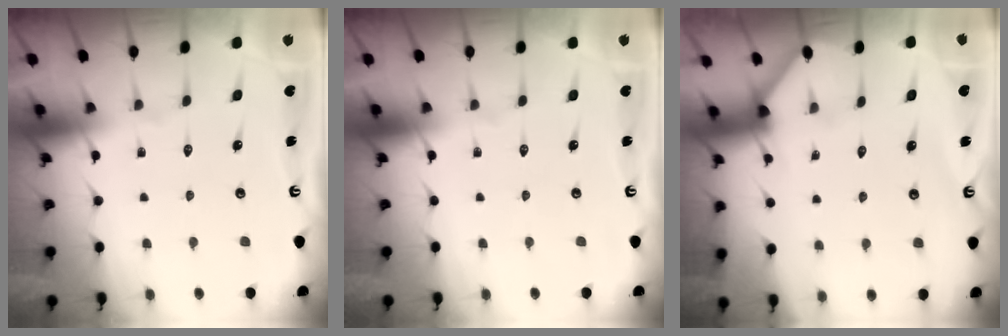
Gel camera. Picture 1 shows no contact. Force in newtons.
{"total": 0.0}
{"total": 2.3, "press": 2.3, "slide": 0.3}